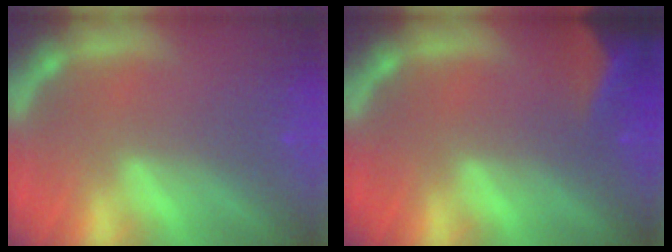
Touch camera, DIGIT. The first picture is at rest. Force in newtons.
{"total": 7.5}